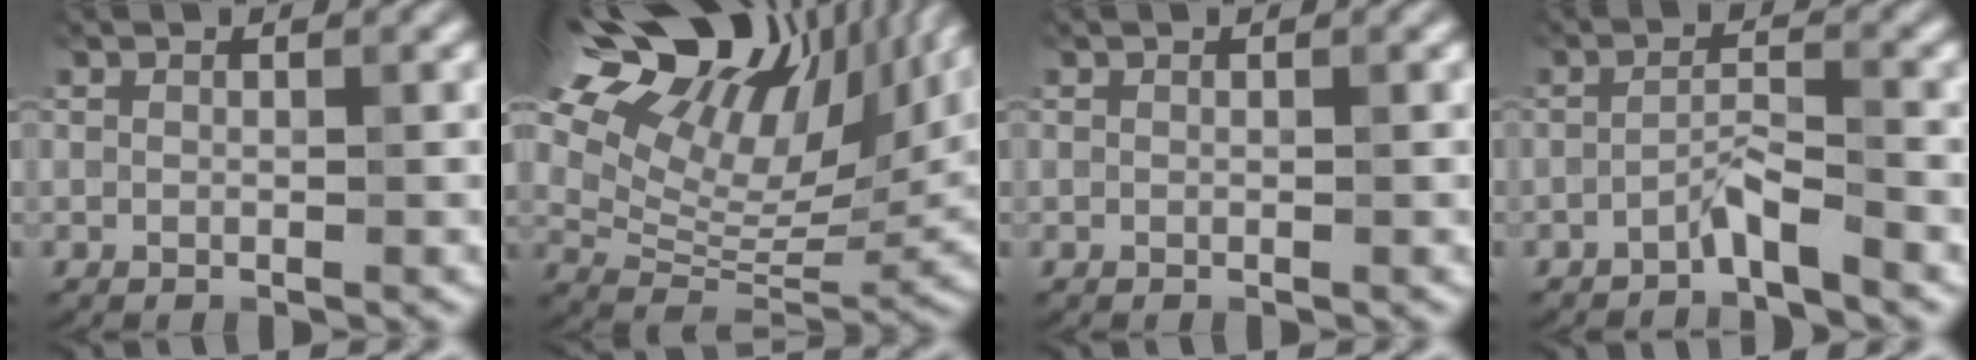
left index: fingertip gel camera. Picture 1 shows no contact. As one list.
[{"total": 18.8, "force": [11.6, 9.1, 11.6], "torque": [-0.232, 0.054, 0.196]}, {"total": 0.0}, {"total": 1.9, "force": [-1.6, 0.0, 1.1], "torque": [-0.019, 0.013, -0.035]}]